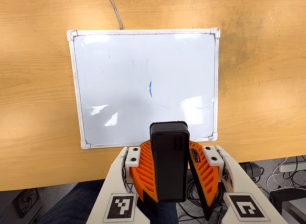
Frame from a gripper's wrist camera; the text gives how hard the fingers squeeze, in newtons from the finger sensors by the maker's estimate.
{"total": 8.0, "left": 8.6, "right": 7.5}